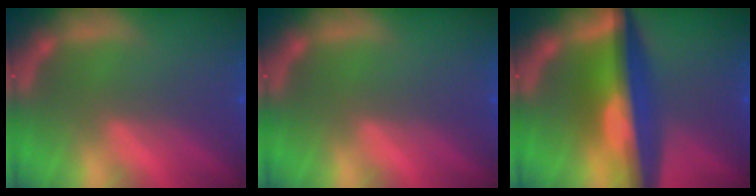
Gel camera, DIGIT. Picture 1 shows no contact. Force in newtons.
{"total": 0.0}
{"total": 10.0}